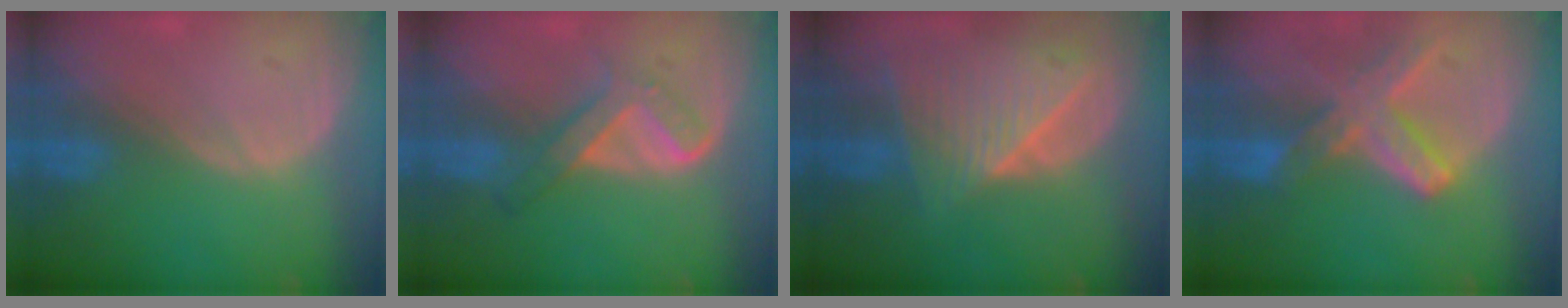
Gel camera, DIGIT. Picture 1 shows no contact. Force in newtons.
{"total": 5.2, "press": 5.1, "slide": 1.4}
{"total": 9.2, "press": 8.2, "slide": 4.1}
{"total": 8.2, "press": 7.2, "slide": 3.9}